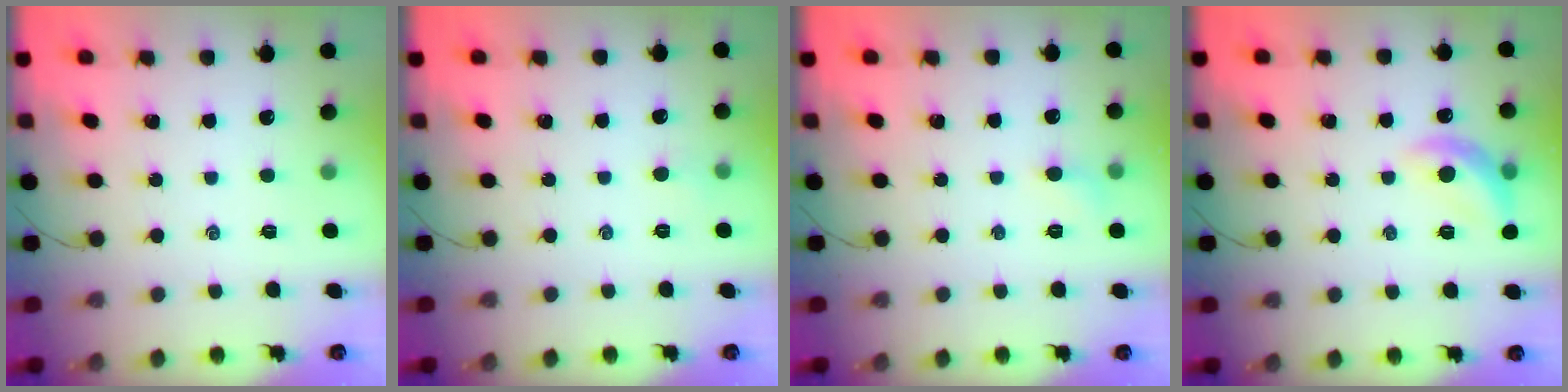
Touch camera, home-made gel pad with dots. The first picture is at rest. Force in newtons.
{"total": 2.4, "press": 2.3, "slide": 0.7}
{"total": 3.5, "press": 3.3, "slide": 1.2}
{"total": 10.8, "press": 10.7, "slide": 1.1}